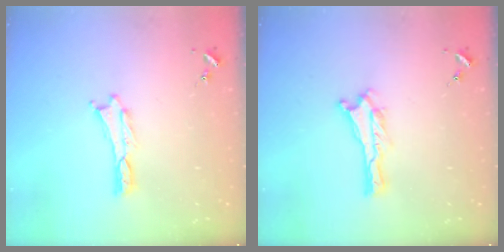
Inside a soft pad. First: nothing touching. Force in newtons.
{"total": 0.0}